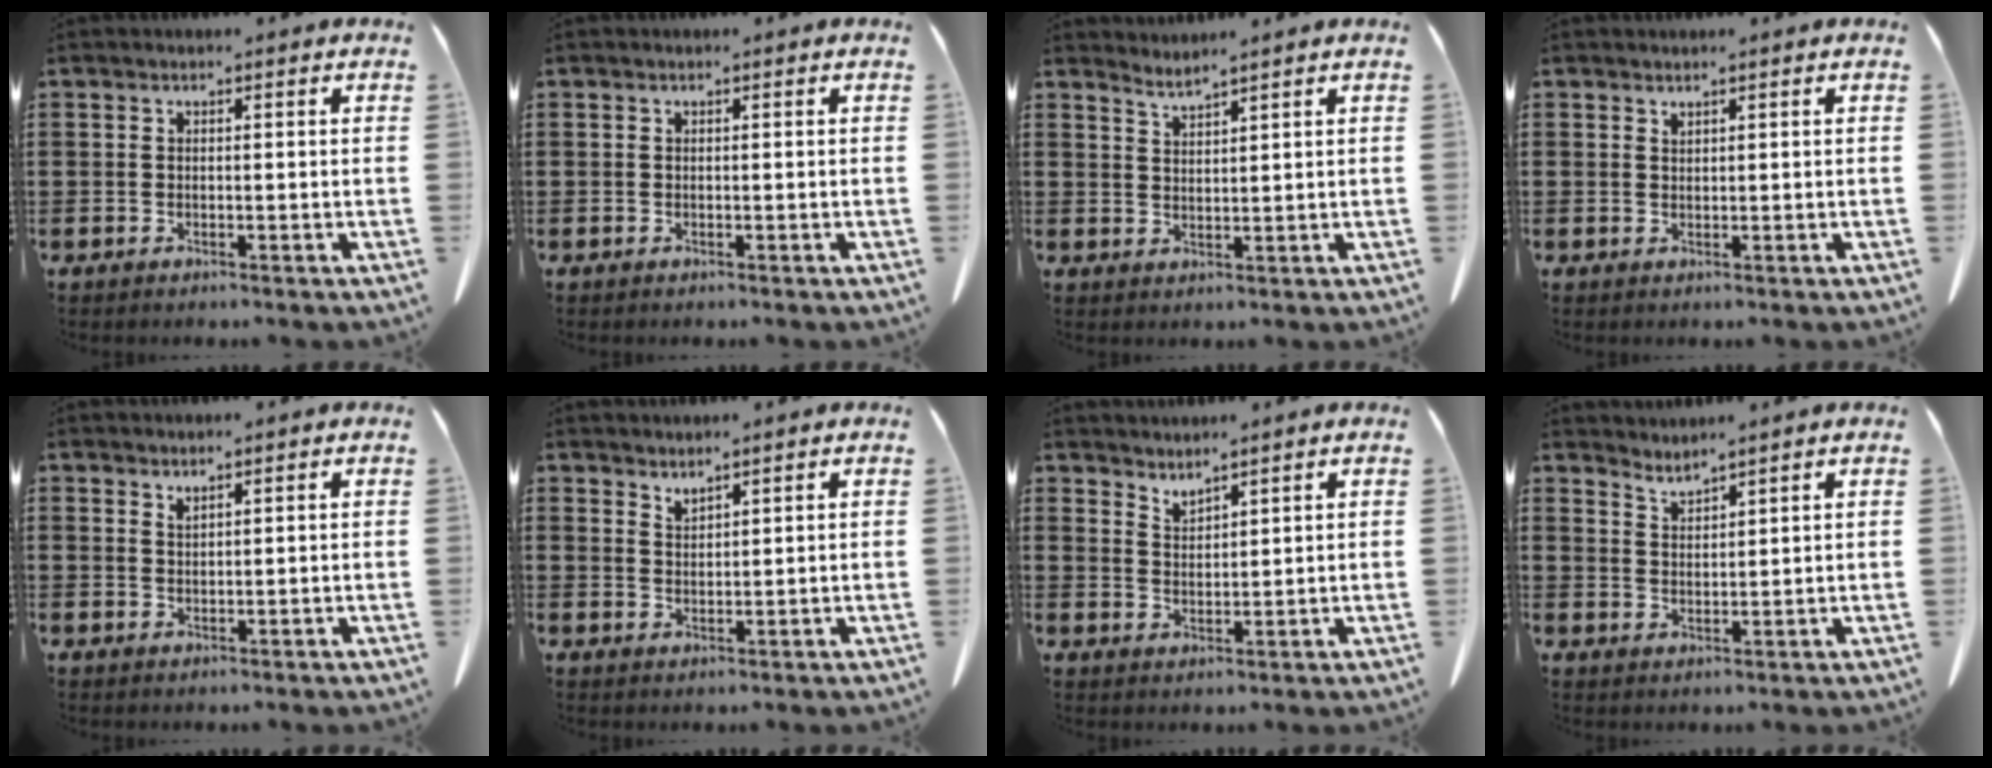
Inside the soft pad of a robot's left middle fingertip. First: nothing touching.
{"total": 0.0}
{"total": 1.9, "force": [1.9, -0.4, 0.1], "torque": [-0.007, -0.007, 0.037]}
{"total": 0.8, "force": [0.8, 0.2, 0.1], "torque": [-0.004, -0.003, 0.017]}
{"total": 1.1, "force": [1.1, 0.1, 0.2], "torque": [-0.008, -0.003, 0.022]}
{"total": 1.8, "force": [1.8, 0.0, -0.1], "torque": [-0.003, -0.003, 0.036]}
{"total": 2.5, "force": [2.5, -0.1, -0.3], "torque": [-0.002, -0.010, 0.049]}
{"total": 2.3, "force": [2.3, -0.2, -0.1], "torque": [-0.004, -0.009, 0.044]}